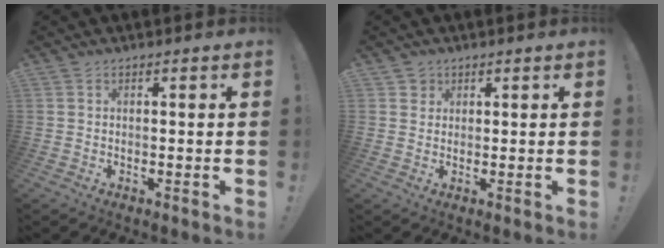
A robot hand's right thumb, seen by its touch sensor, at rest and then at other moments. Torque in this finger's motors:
{"motor_torque": [0.04, 0.01, 0.11, -0.03, -0.02]}